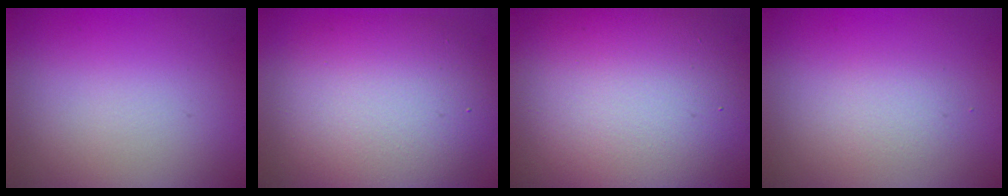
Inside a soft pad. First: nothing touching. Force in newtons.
{"total": 10.0, "press": 10.0, "slide": 0.1}
{"total": 20.2, "press": 20.2, "slide": 1.0}
{"total": 1.5, "press": 1.5, "slide": 0.1}